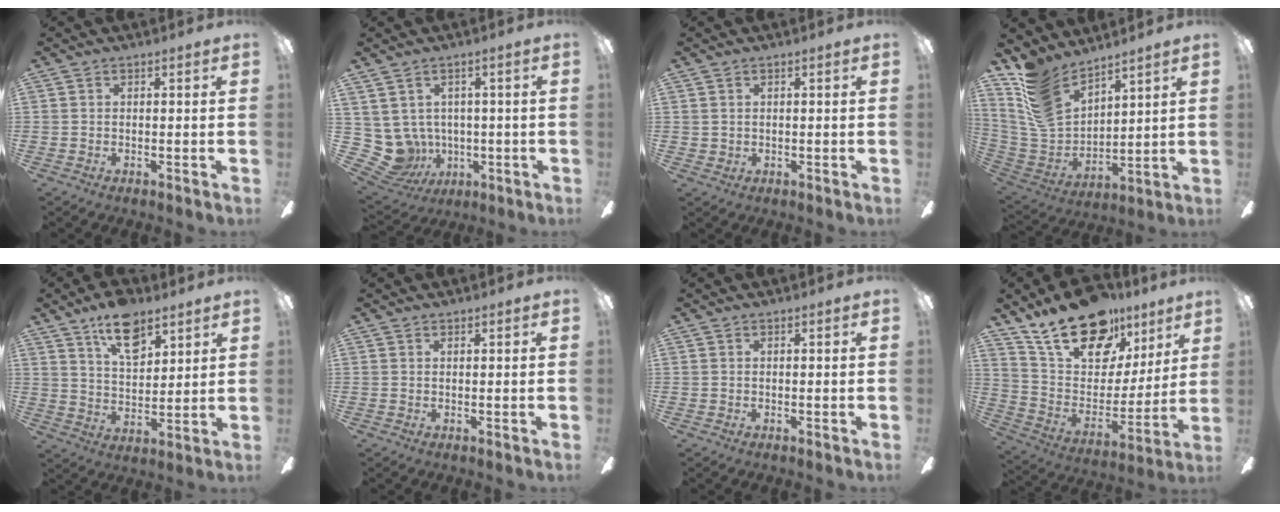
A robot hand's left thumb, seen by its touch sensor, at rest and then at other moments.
{"total": 8.6, "force": [0.4, 8.2, 2.7], "torque": [-0.108, -0.014, 0.014]}
{"total": 1.4, "force": [0.9, 1.0, 0.3], "torque": [-0.006, 0.002, 0.017]}
{"total": 14.3, "force": [10.6, 7.4, 6.2], "torque": [-0.162, -0.066, 0.206]}
{"total": 12.4, "force": [8.2, 6.2, 7.0], "torque": [-0.115, -0.030, 0.147]}
{"total": 0.6, "force": [0.5, 0.3, 0.1], "torque": [-0.002, 0.000, 0.010]}
{"total": 0.0}
{"total": 22.1, "force": [16.5, 10.8, 10.0], "torque": [-0.176, -0.101, 0.296]}